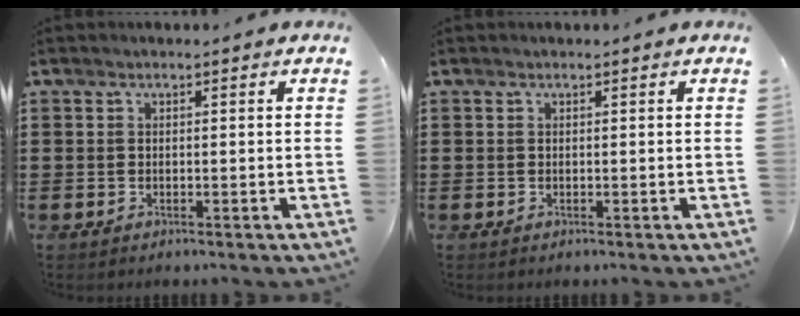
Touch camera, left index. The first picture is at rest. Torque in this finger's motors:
{"motor_torque": [-0.02, 0.00, -0.01, 0.01]}